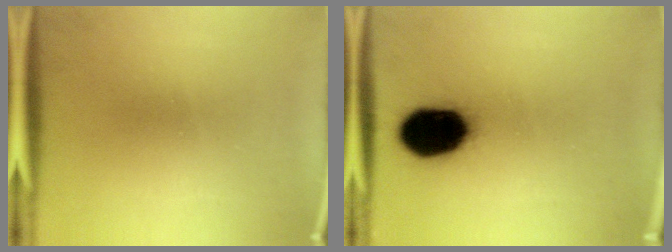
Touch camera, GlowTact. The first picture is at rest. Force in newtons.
{"total": 17.4}